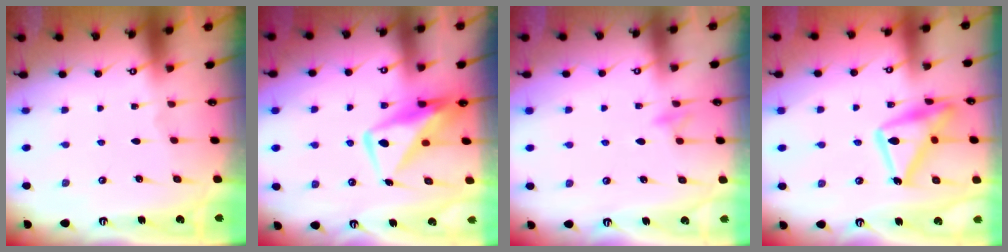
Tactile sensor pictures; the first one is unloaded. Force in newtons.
{"total": 12.2, "press": 12.1, "slide": 1.2}
{"total": 7.6, "press": 7.5, "slide": 0.8}
{"total": 18.9, "press": 18.9, "slide": 1.2}